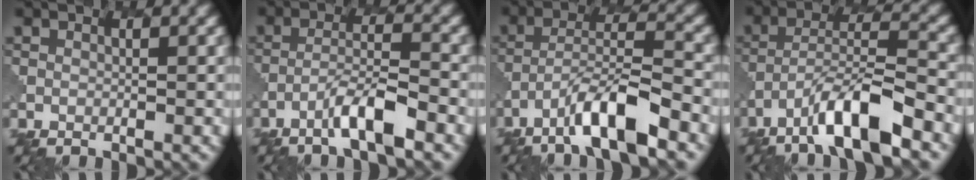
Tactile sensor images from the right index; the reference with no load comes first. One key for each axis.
{"total": 4.3, "fx": -2.7, "fy": 0.5, "fz": 3.3, "tx": -0.059, "ty": 0.009, "tz": -0.054}
{"total": 7.1, "fx": -4.6, "fy": 1.5, "fz": 5.3, "tx": -0.092, "ty": 0.009, "tz": -0.079}
{"total": 7.9, "fx": -5.0, "fy": 1.8, "fz": 5.8, "tx": -0.099, "ty": 0.009, "tz": -0.086}